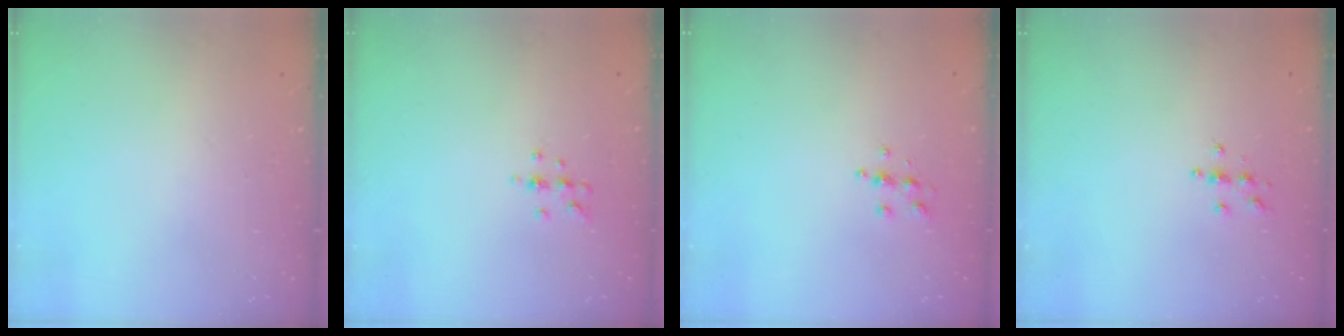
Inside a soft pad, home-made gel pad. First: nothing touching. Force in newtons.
{"total": 5.4, "press": 5.2, "slide": 1.4}
{"total": 5.1, "press": 5.1, "slide": 0.3}
{"total": 3.7, "press": 3.7, "slide": 0.4}